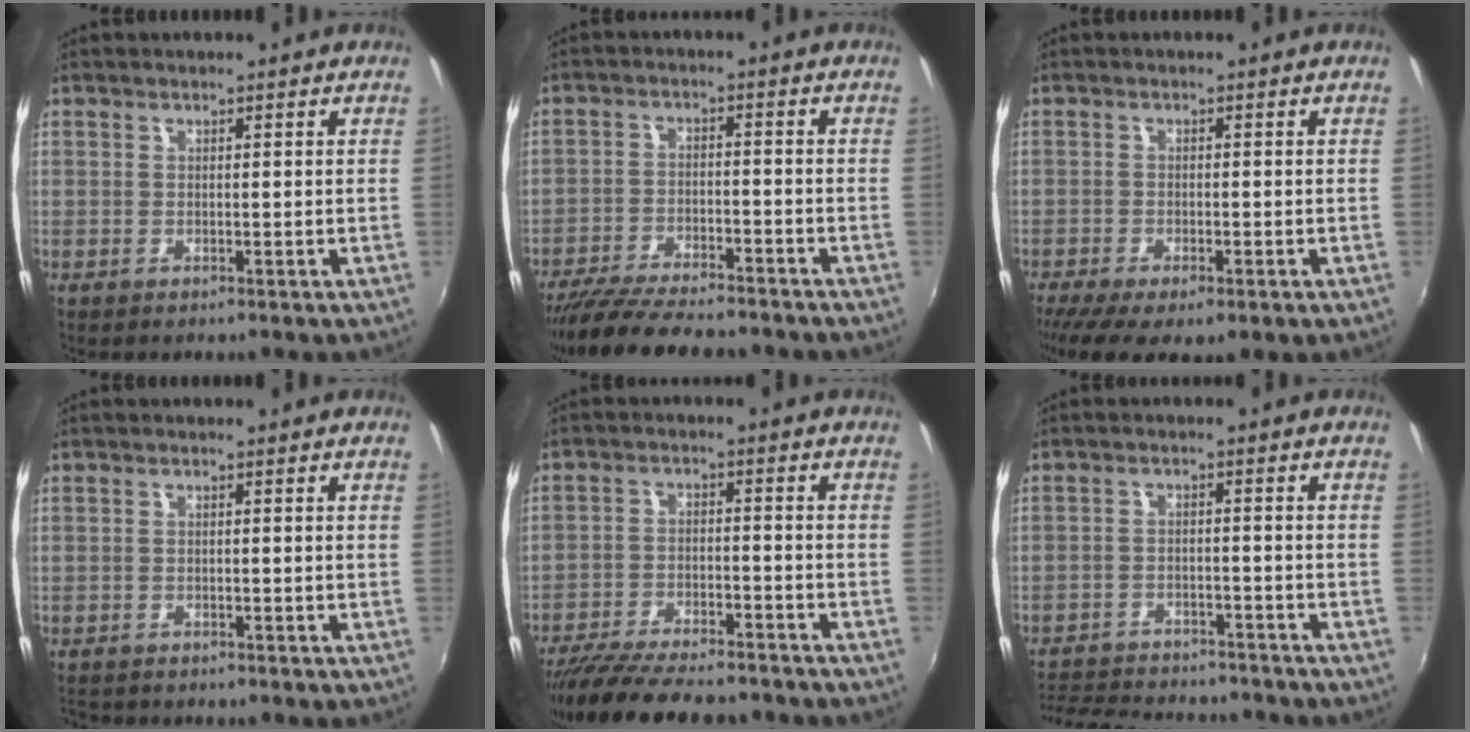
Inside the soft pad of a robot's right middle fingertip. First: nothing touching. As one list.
[{"total": 13.9, "force": [-12.1, 3.1, 6.1], "torque": [-0.135, -0.023, -0.198]}, {"total": 9.3, "force": [-5.8, 2.9, 6.6], "torque": [-0.136, -0.043, -0.091]}, {"total": 2.8, "force": [-2.6, 0.9, 0.6], "torque": [-0.022, -0.014, -0.046]}, {"total": 16.0, "force": [-13.6, 4.1, 7.2], "torque": [-0.151, -0.027, -0.214]}, {"total": 17.0, "force": [-14.8, 5.4, 6.2], "torque": [-0.143, -0.002, -0.211]}]